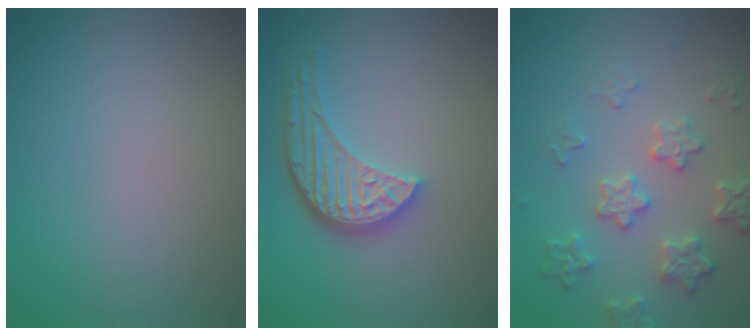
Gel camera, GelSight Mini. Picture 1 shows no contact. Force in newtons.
{"total": 4.7, "press": 3.7, "slide": 2.9}
{"total": 3.7, "press": 3.5, "slide": 1.3}